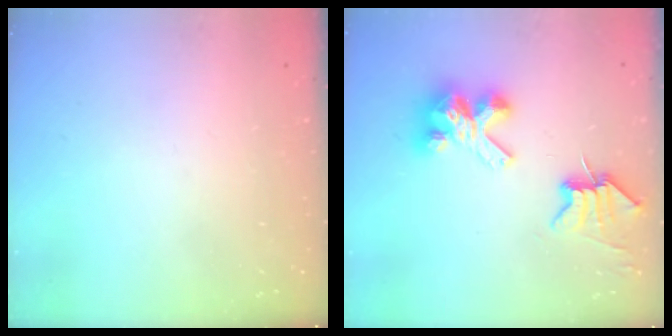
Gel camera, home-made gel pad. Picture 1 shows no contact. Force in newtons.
{"total": 9.8, "press": 9.8, "slide": 1.0}